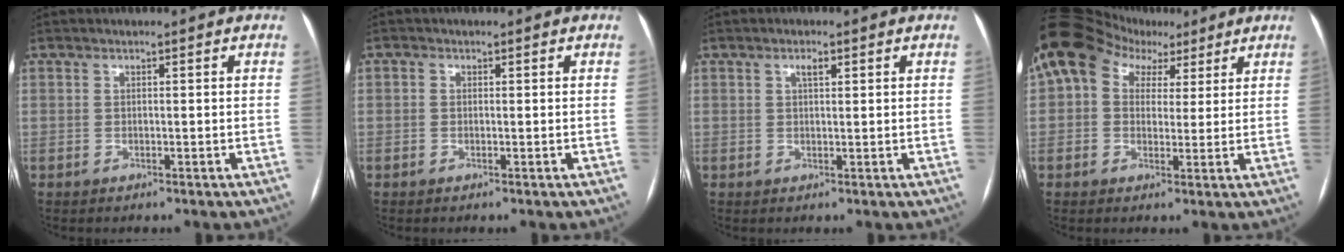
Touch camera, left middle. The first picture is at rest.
{"total": 2.5, "force": [-1.7, -1.5, -1.1], "torque": [0.019, -0.013, -0.025]}
{"total": 1.6, "force": [0.8, 0.5, 1.3], "torque": [-0.024, 0.003, 0.012]}
{"total": 8.0, "force": [3.5, 6.1, 3.9], "torque": [-0.066, 0.049, 0.066]}